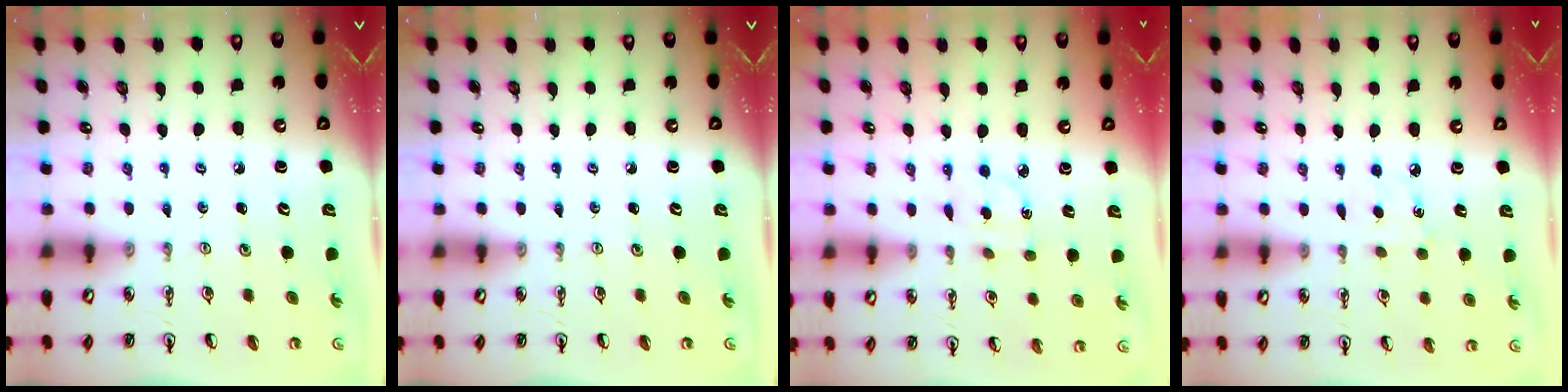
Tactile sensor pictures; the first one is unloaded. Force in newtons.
{"total": 0.0}
{"total": 3.0, "press": 2.9, "slide": 0.8}
{"total": 4.1, "press": 4.0, "slide": 0.6}